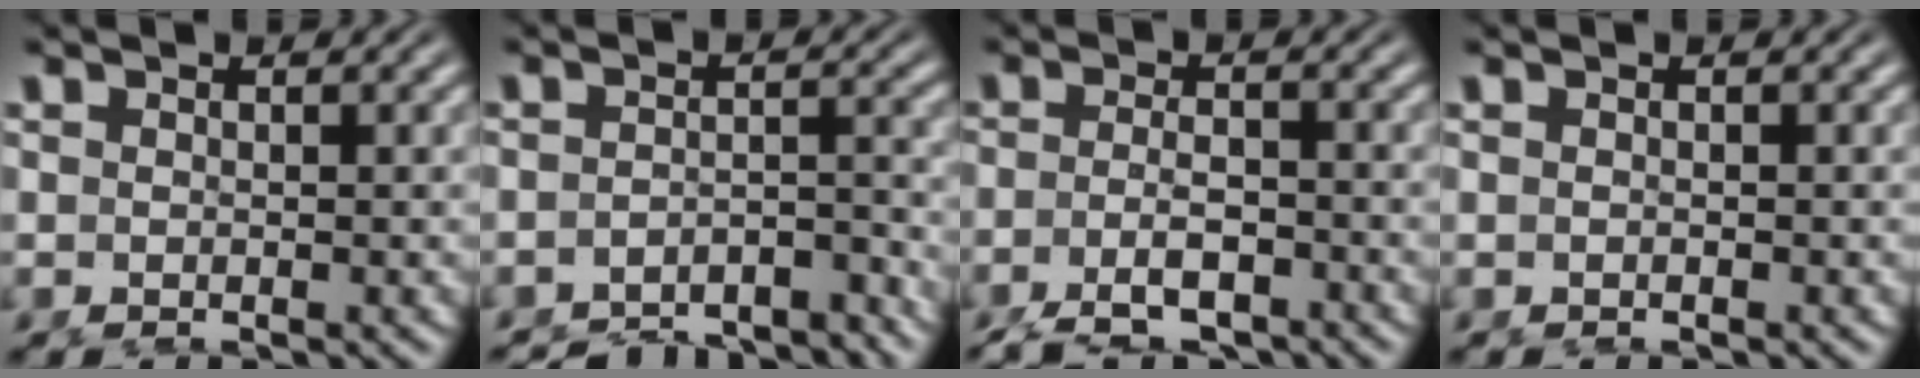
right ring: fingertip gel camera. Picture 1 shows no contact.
{"total": 7.1, "force": [-6.7, 1.3, 1.8], "torque": [-0.005, -0.010, -0.107]}
{"total": 5.3, "force": [-4.1, 1.6, 2.9], "torque": [-0.040, -0.011, -0.061]}
{"total": 0.0}